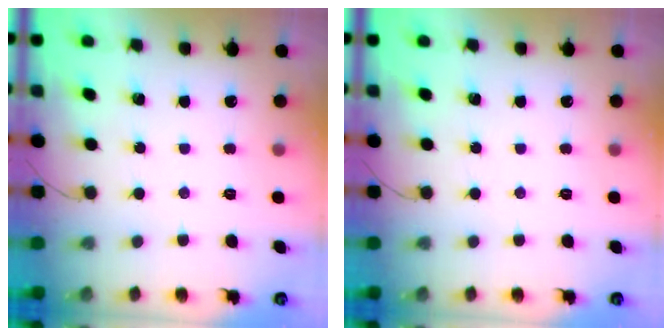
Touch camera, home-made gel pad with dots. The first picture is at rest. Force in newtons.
{"total": 0.0}